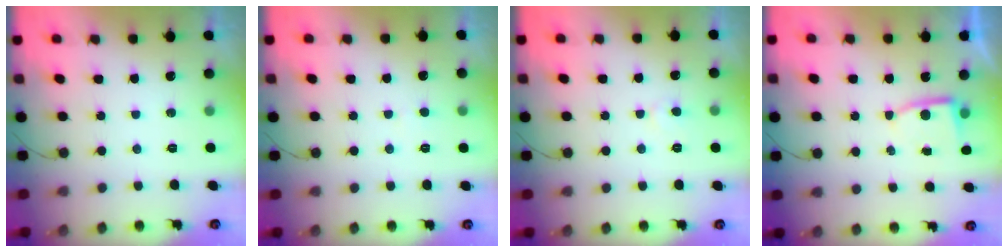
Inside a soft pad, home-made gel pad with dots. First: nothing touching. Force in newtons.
{"total": 2.0, "press": 2.0, "slide": 0.1}
{"total": 3.2, "press": 3.1, "slide": 0.4}
{"total": 3.1, "press": 3.0, "slide": 0.3}